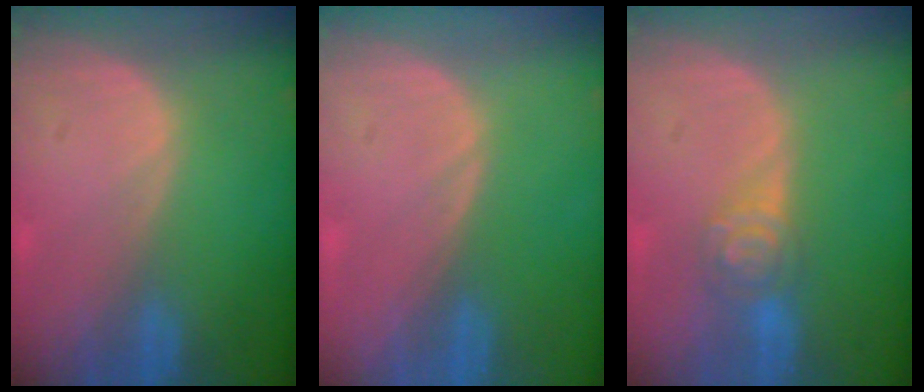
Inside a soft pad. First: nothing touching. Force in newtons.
{"total": 0.0}
{"total": 4.3, "press": 4.3, "slide": 0.2}